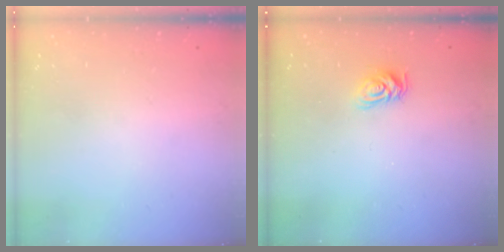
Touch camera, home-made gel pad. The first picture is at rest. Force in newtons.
{"total": 7.2, "press": 7.1, "slide": 0.7}